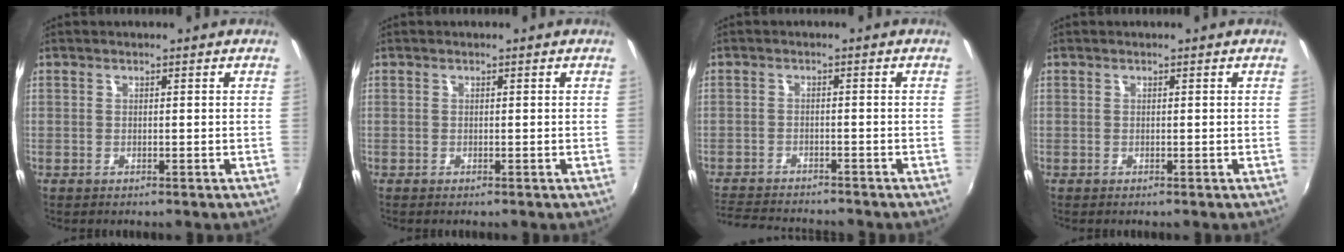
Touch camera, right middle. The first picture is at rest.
{"total": 0.0}
{"total": 9.5, "force": [-8.8, 1.5, 3.1], "torque": [-0.087, -0.012, -0.145]}
{"total": 0.0}